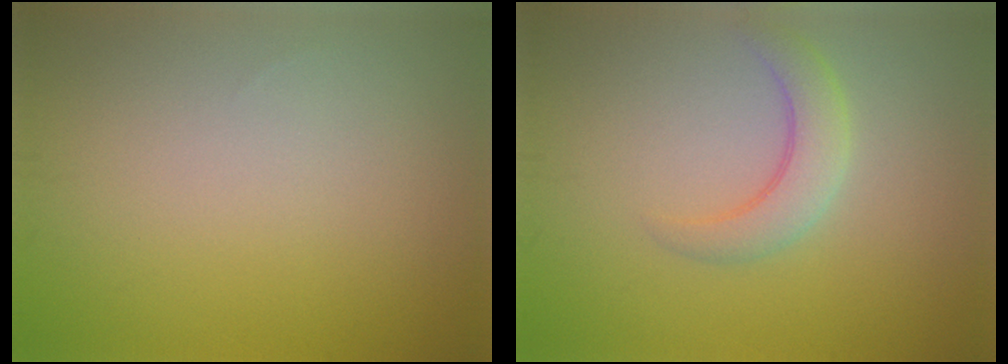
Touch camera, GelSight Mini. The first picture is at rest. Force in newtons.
{"total": 3.0, "press": 3.0, "slide": 0.2}